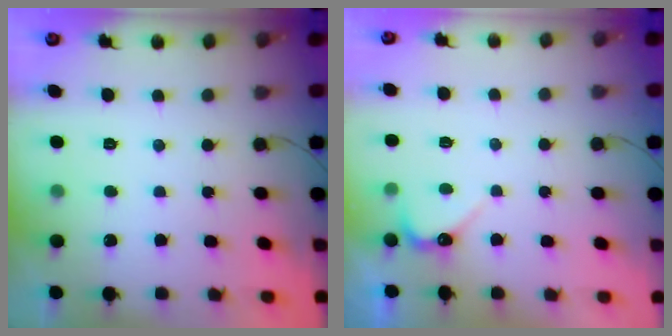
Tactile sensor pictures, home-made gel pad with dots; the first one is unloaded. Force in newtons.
{"total": 2.9, "press": 2.9, "slide": 0.3}